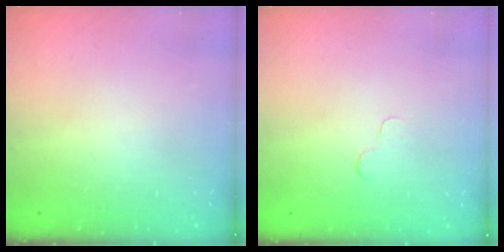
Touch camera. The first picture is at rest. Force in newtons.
{"total": 3.0, "press": 2.9, "slide": 0.3}